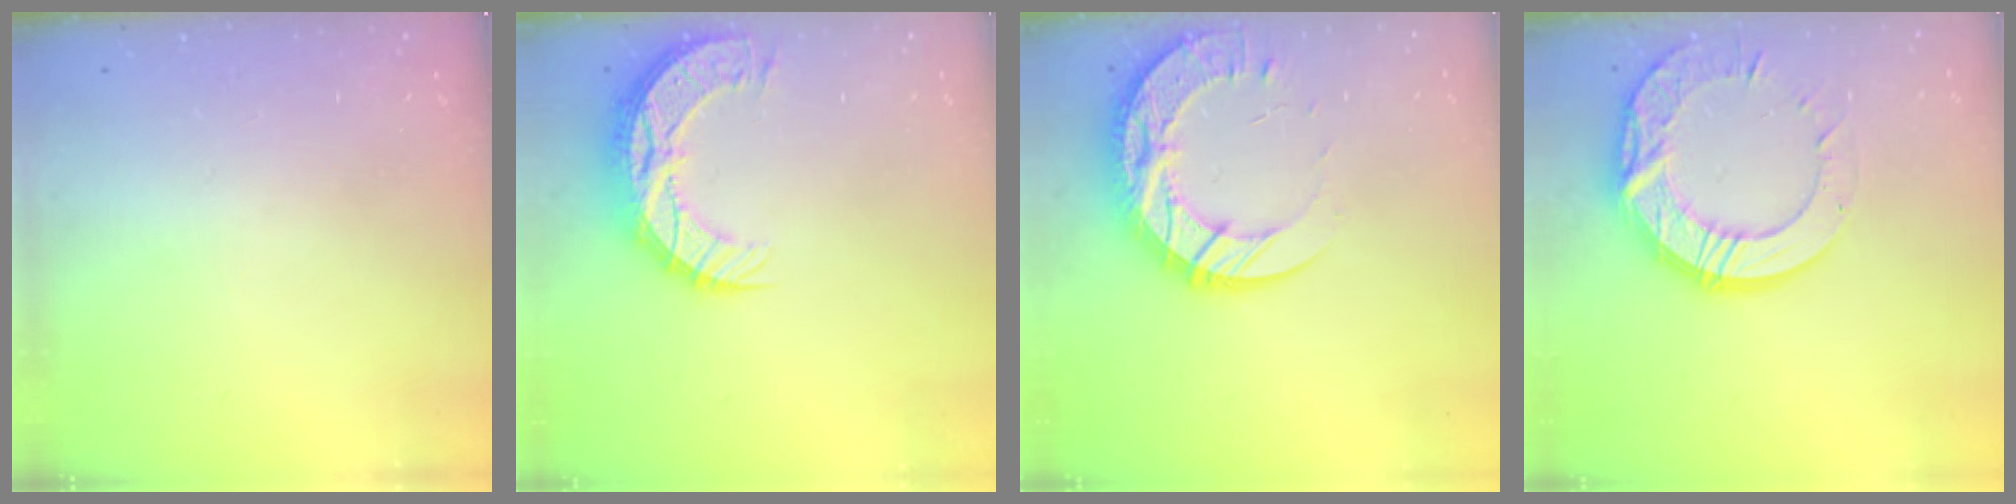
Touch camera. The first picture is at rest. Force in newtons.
{"total": 12.2, "press": 12.2, "slide": 0.8}
{"total": 18.6, "press": 18.5, "slide": 1.6}
{"total": 15.9, "press": 15.8, "slide": 1.4}